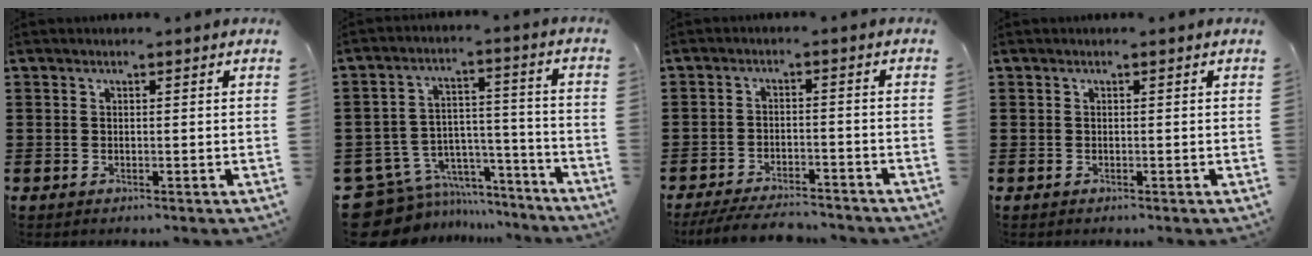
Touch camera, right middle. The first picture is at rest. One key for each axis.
{"total": 9.7, "fx": -7.8, "fy": 5.6, "fz": 1.7, "tx": -0.055, "ty": 0.029, "tz": -0.148}
{"total": 4.9, "fx": -4.7, "fy": 0.7, "fz": 1.4, "tx": -0.035, "ty": -0.004, "tz": -0.096}
{"total": 0.0}